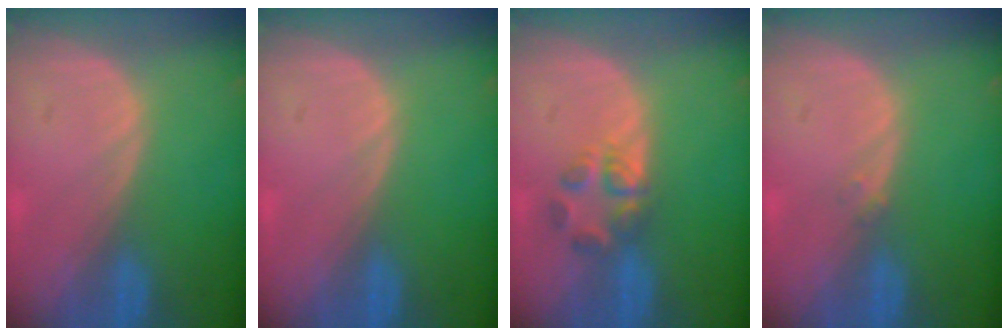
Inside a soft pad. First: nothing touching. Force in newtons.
{"total": 0.0}
{"total": 4.0, "press": 4.0, "slide": 0.8}
{"total": 0.8, "press": 0.7, "slide": 0.4}